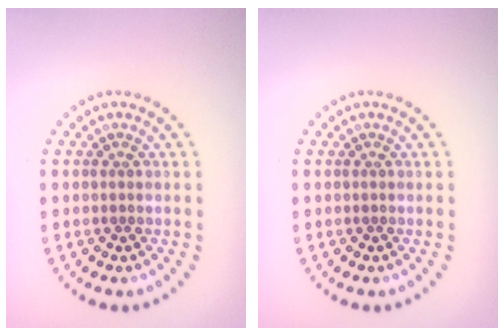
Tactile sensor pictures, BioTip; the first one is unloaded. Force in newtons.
{"total": 0.0}